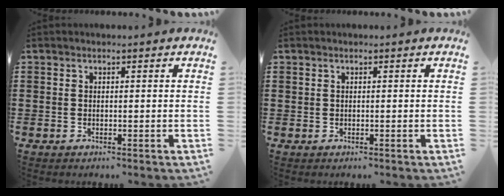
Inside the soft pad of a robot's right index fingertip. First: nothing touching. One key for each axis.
{"total": 0.0}